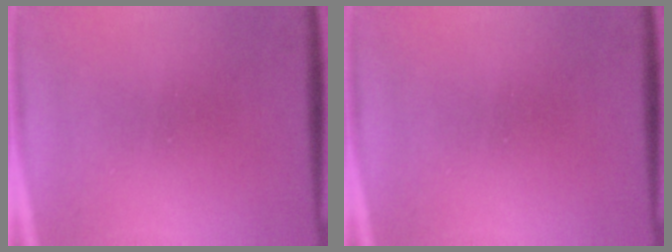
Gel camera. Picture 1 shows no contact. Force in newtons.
{"total": 0.0}